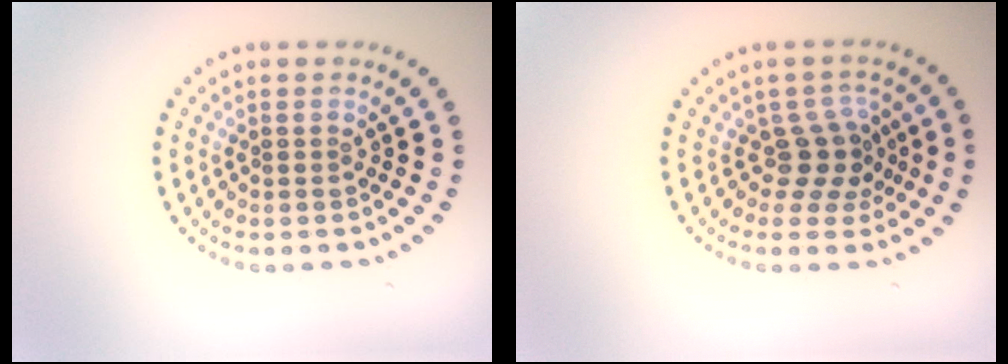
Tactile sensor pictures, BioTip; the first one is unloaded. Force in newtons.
{"total": 2.8, "press": 2.3, "slide": 1.6}